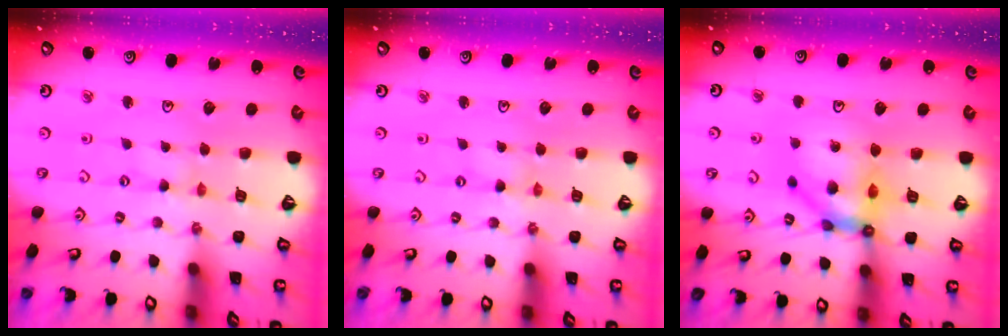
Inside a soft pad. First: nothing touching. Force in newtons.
{"total": 0.0}
{"total": 12.8, "press": 12.6, "slide": 2.3}